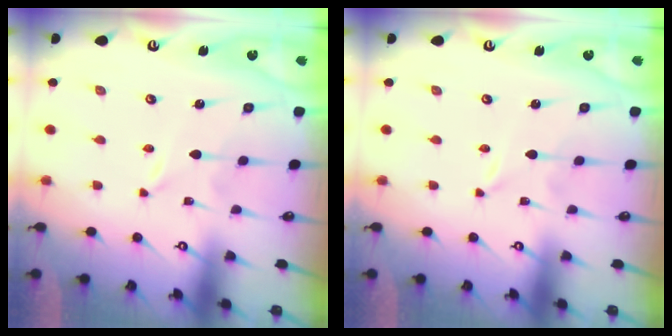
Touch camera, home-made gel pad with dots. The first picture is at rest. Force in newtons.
{"total": 0.0}